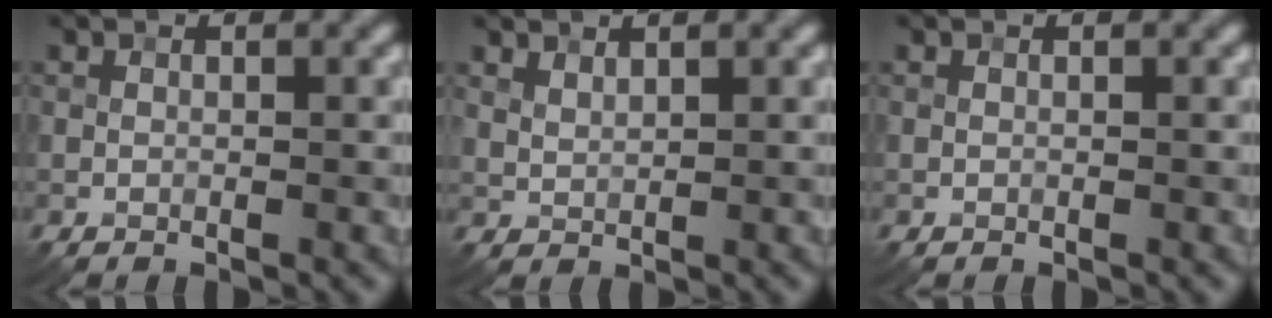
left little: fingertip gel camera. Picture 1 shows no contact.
{"total": 1.3, "force": [1.1, 0.4, 0.4], "torque": [-0.017, 0.000, 0.028]}
{"total": 0.0}